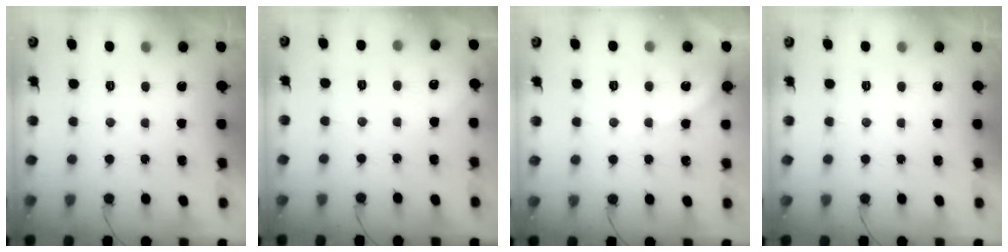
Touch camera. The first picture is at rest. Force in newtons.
{"total": 2.7, "press": 2.7, "slide": 0.4}
{"total": 3.3, "press": 3.2, "slide": 0.6}
{"total": 0.0}